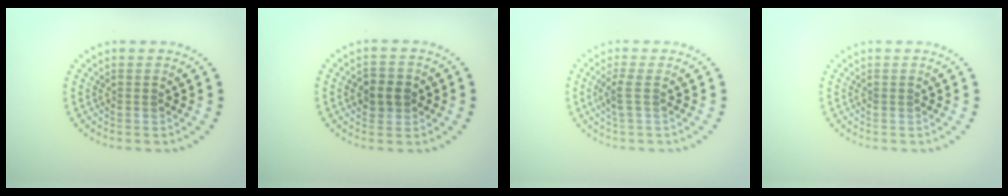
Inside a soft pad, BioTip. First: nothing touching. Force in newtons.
{"total": 2.5, "press": 2.5, "slide": 0.5}
{"total": 1.4, "press": 1.2, "slide": 0.8}
{"total": 0.0}